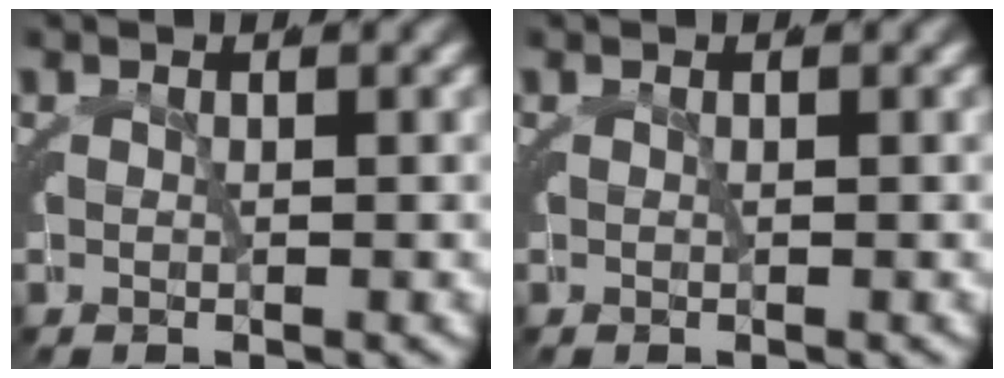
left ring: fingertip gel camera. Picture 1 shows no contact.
{"total": 0.0}